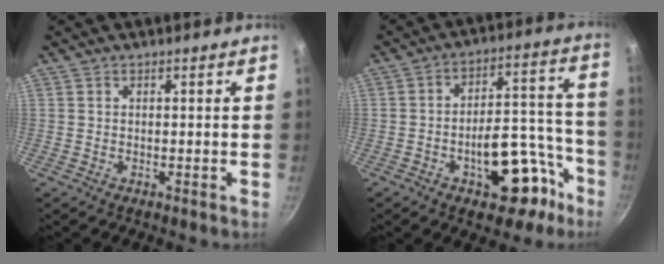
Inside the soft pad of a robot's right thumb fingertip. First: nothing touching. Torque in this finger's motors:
{"motor_torque": [3.47, 1.54, 1.60, -1.19, 0.11]}